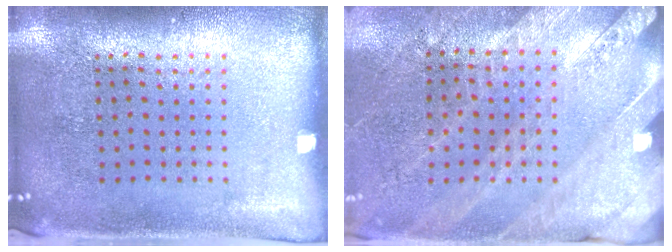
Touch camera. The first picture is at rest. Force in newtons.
{"total": 2.4, "press": 2.4, "slide": 0.6}